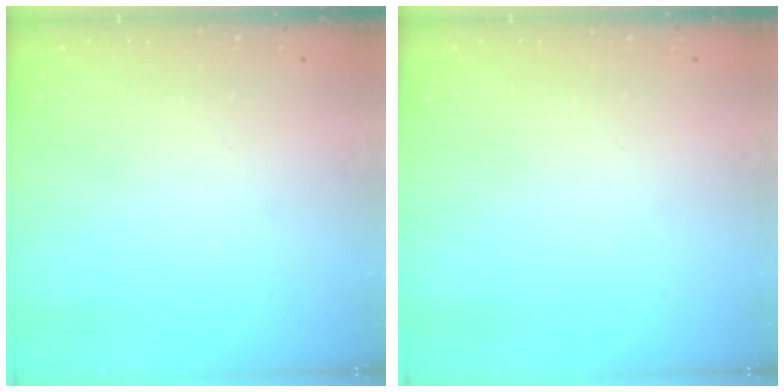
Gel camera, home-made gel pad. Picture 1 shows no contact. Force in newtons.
{"total": 0.0}